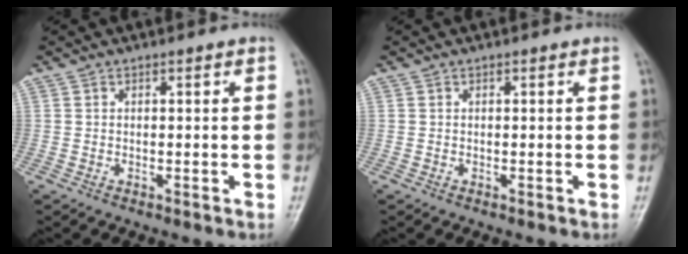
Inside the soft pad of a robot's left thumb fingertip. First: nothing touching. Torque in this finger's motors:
{"motor_torque": [0.00, 0.00, -0.11, -0.14, 0.00]}